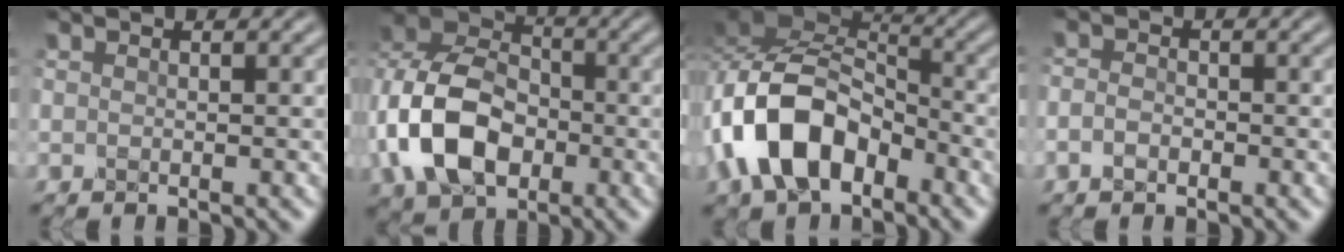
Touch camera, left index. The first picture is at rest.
{"total": 10.6, "force": [-2.8, 7.2, 7.2], "torque": [-0.167, 0.001, -0.063]}
{"total": 9.0, "force": [-4.1, 5.2, 6.1], "torque": [-0.124, 0.013, -0.084]}
{"total": 1.3, "force": [-0.9, 0.6, 0.7], "torque": [-0.018, 0.005, -0.023]}